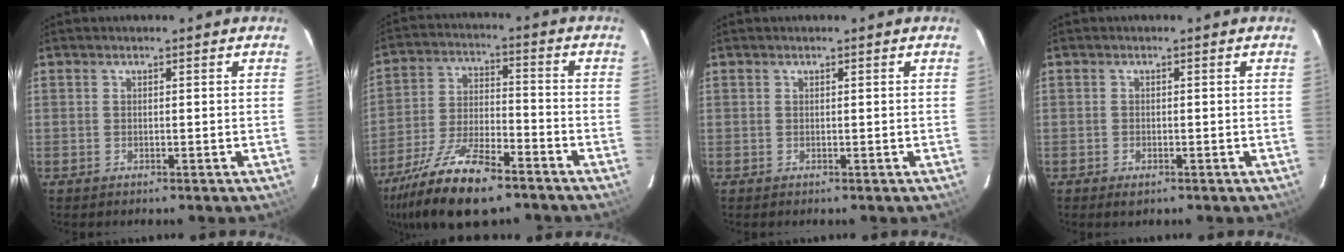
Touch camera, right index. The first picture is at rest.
{"total": 16.4, "force": [-11.9, 5.2, 10.1], "torque": [-0.214, -0.027, -0.219]}
{"total": 0.0}
{"total": 1.4, "force": [-0.8, 0.8, 0.8], "torque": [-0.013, -0.003, -0.014]}